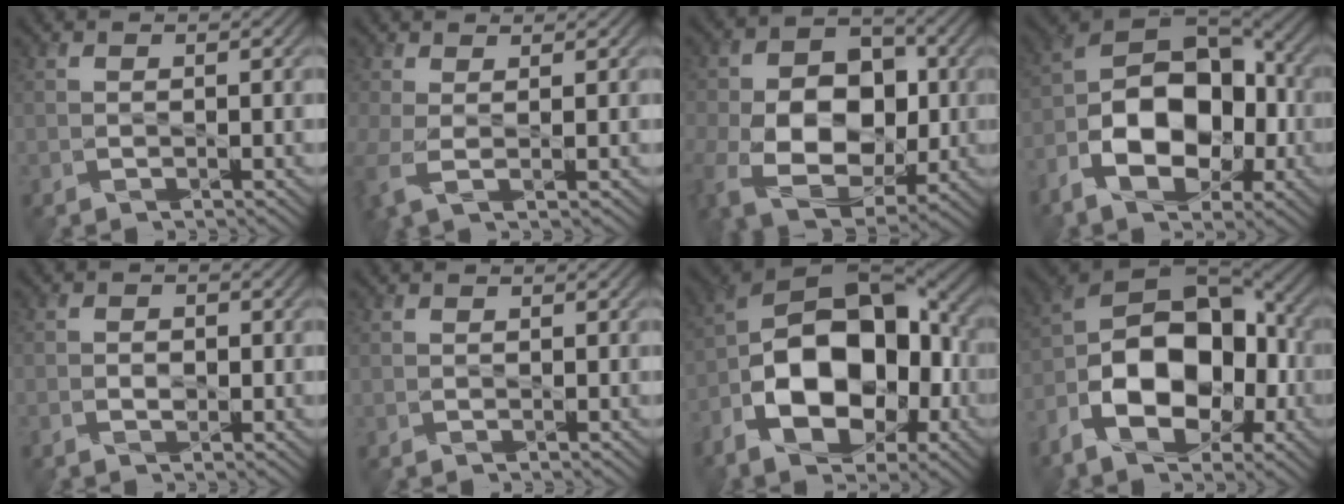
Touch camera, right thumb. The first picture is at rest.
{"total": 3.3, "force": [-0.1, 1.0, 3.1], "torque": [-0.082, -0.002, -0.004]}
{"total": 14.1, "force": [-2.7, 10.0, 9.6], "torque": [-0.188, -0.027, -0.037]}
{"total": 14.2, "force": [-4.8, 8.3, 10.5], "torque": [-0.194, -0.018, -0.098]}
{"total": 1.7, "force": [-0.6, 1.1, 1.2], "torque": [-0.018, 0.000, -0.014]}
{"total": 0.0}
{"total": 17.8, "force": [-5.7, 10.0, 13.6], "torque": [-0.239, -0.021, -0.109]}
{"total": 15.8, "force": [-5.4, 9.1, 11.7], "torque": [-0.217, -0.025, -0.111]}